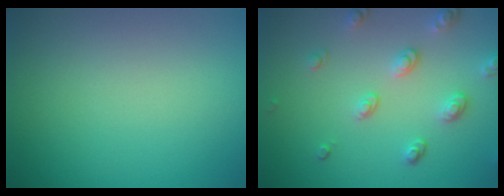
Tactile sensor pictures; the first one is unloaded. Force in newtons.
{"total": 2.9, "press": 2.6, "slide": 1.3}